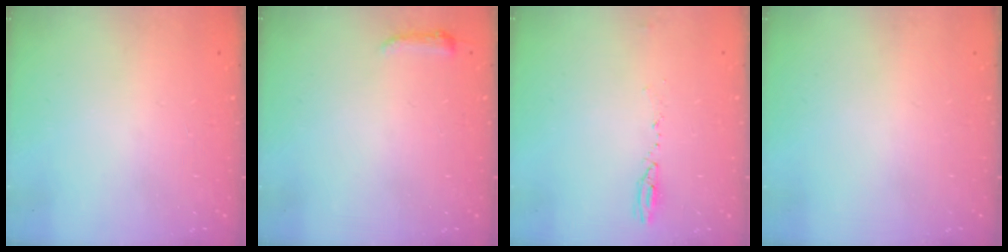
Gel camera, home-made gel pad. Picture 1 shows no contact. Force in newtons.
{"total": 3.6, "press": 3.5, "slide": 0.6}
{"total": 3.7, "press": 3.6, "slide": 1.1}
{"total": 0.0}